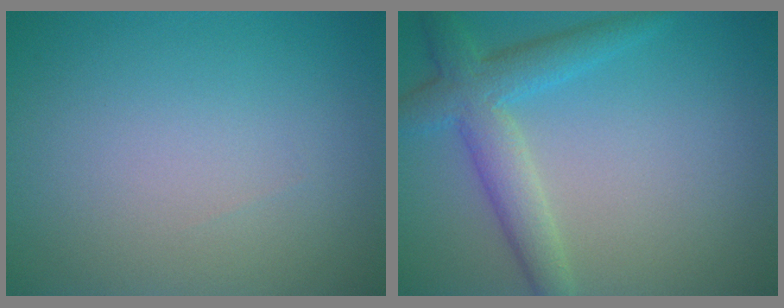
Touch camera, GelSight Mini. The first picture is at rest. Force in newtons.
{"total": 4.4, "press": 4.4, "slide": 0.2}